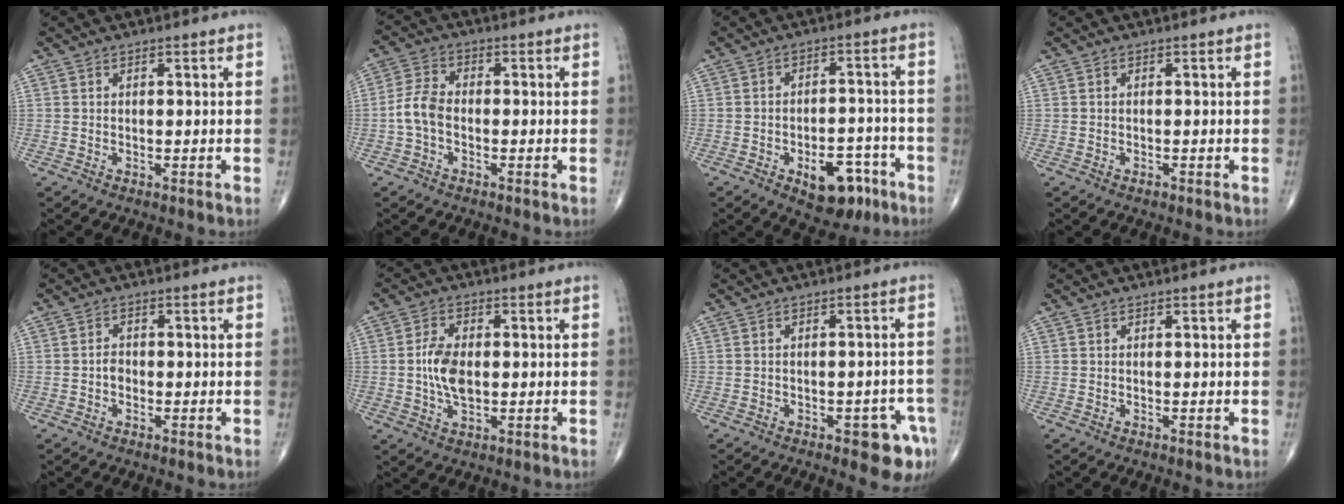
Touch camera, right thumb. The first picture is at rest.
{"total": 5.5, "force": [-1.3, 3.5, 4.0], "torque": [-0.085, 0.020, -0.034]}
{"total": 10.7, "force": [-5.4, 5.9, 7.1], "torque": [-0.070, 0.039, -0.067]}
{"total": 0.6, "force": [-0.4, 0.3, 0.3], "torque": [-0.005, 0.000, -0.007]}
{"total": 1.8, "force": [-0.6, 1.4, 1.0], "torque": [-0.010, 0.006, -0.013]}
{"total": 6.9, "force": [-0.1, 3.9, 5.8], "torque": [-0.111, 0.001, -0.004]}
{"total": 6.9, "force": [-3.4, 2.8, 5.3], "torque": [-0.043, 0.017, -0.036]}
{"total": 0.0}